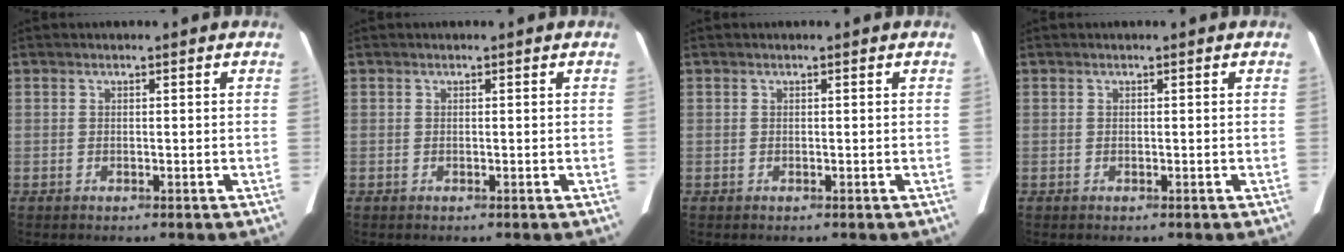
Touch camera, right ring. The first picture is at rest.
{"total": 0.0}
{"total": 0.0}
{"total": 0.0}